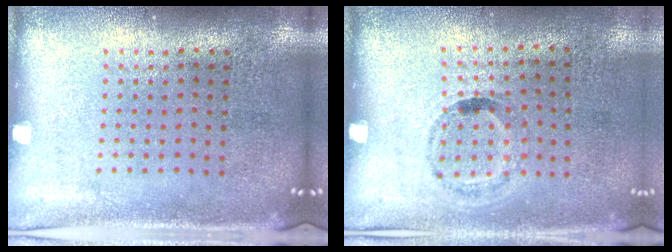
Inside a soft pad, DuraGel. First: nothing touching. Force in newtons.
{"total": 1.1, "press": 0.7, "slide": 0.9}